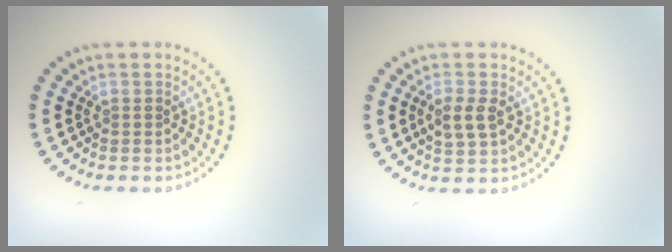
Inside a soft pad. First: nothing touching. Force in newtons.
{"total": 2.4, "press": 2.4, "slide": 0.2}